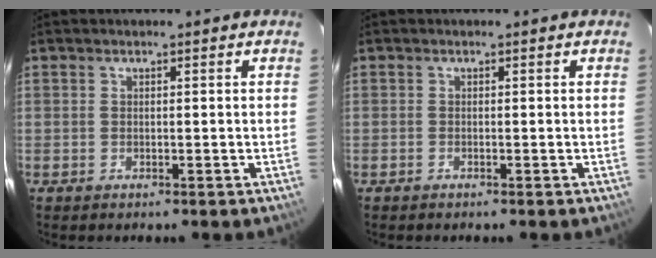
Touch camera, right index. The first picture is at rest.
{"total": 0.0}